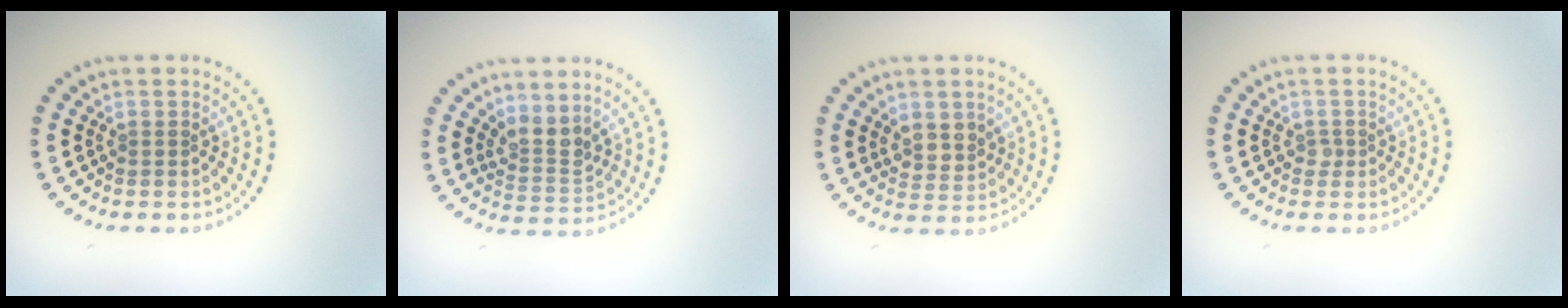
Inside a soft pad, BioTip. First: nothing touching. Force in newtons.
{"total": 2.6, "press": 2.0, "slide": 1.7}
{"total": 2.2, "press": 1.9, "slide": 1.0}
{"total": 0.7, "press": 0.5, "slide": 0.5}